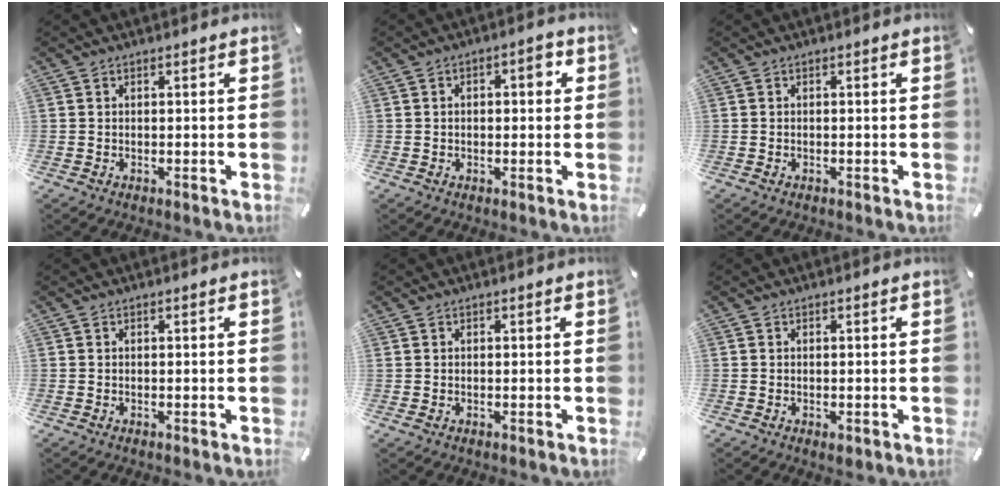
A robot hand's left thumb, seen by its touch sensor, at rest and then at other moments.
{"total": 3.5, "force": [0.3, 2.0, 2.9], "torque": [-0.042, 0.006, -0.002]}
{"total": 0.0}
{"total": 0.0}
{"total": 0.0}
{"total": 0.7, "force": [-0.2, 0.4, 0.6], "torque": [-0.009, -0.001, -0.002]}